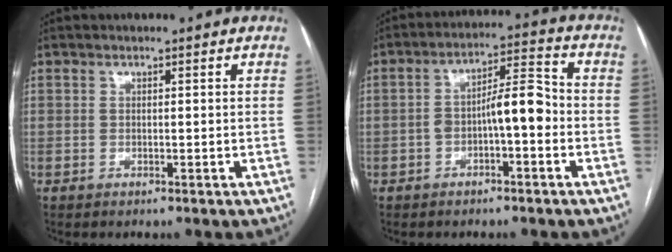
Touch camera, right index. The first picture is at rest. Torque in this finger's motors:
{"motor_torque": [0.27, -0.12, 0.22, 0.07]}